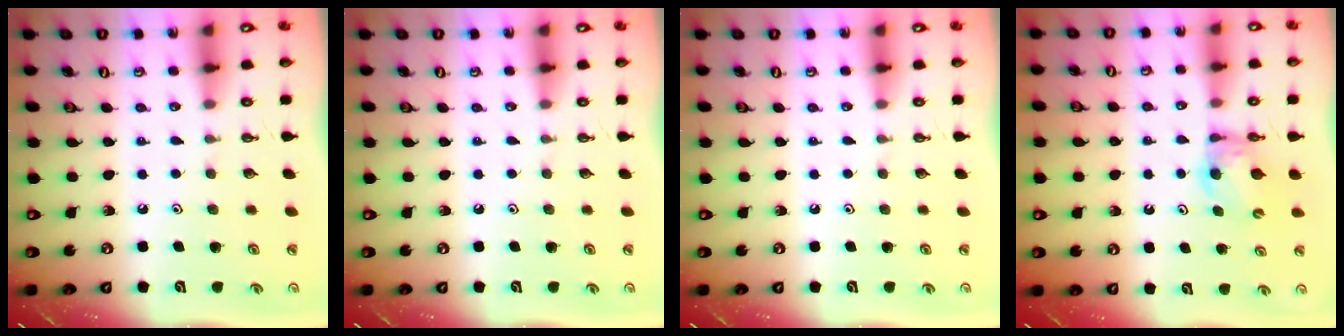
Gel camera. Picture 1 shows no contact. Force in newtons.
{"total": 0.0}
{"total": 0.0}
{"total": 7.0, "press": 7.0, "slide": 0.3}